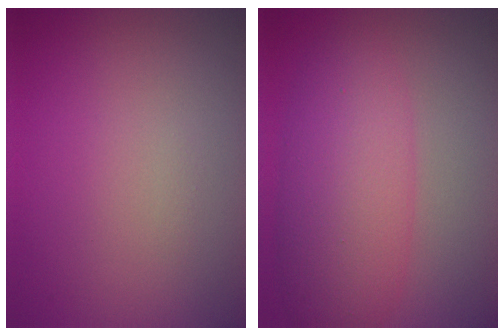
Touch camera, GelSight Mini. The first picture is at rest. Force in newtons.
{"total": 6.4, "press": 6.4, "slide": 0.1}